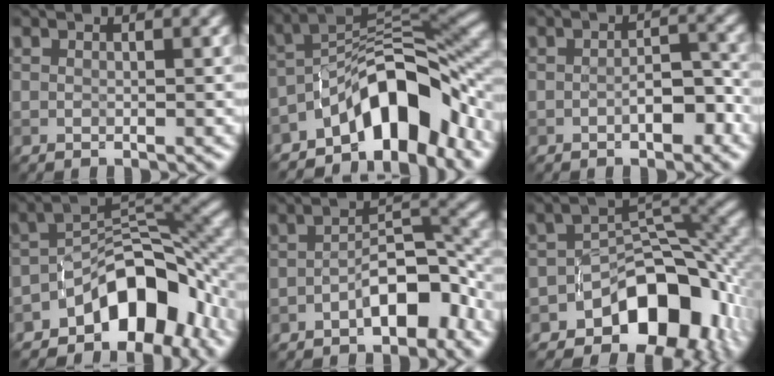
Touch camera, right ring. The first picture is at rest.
{"total": 10.0, "force": [-6.3, 3.9, 6.7], "torque": [-0.073, 0.020, -0.119]}
{"total": 2.9, "force": [-1.3, 1.3, 2.2], "torque": [-0.034, 0.008, -0.019]}
{"total": 9.1, "force": [-5.4, 4.7, 5.6], "torque": [-0.055, 0.011, -0.090]}
{"total": 5.5, "force": [-2.7, 2.4, 4.2], "torque": [-0.059, 0.020, -0.049]}
{"total": 10.6, "force": [-5.6, 6.5, 6.2], "torque": [-0.067, -0.001, -0.092]}